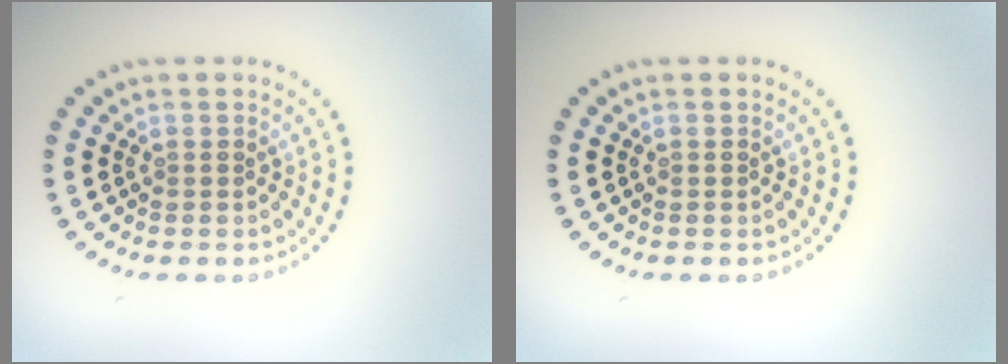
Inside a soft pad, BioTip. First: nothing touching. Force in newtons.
{"total": 0.0}